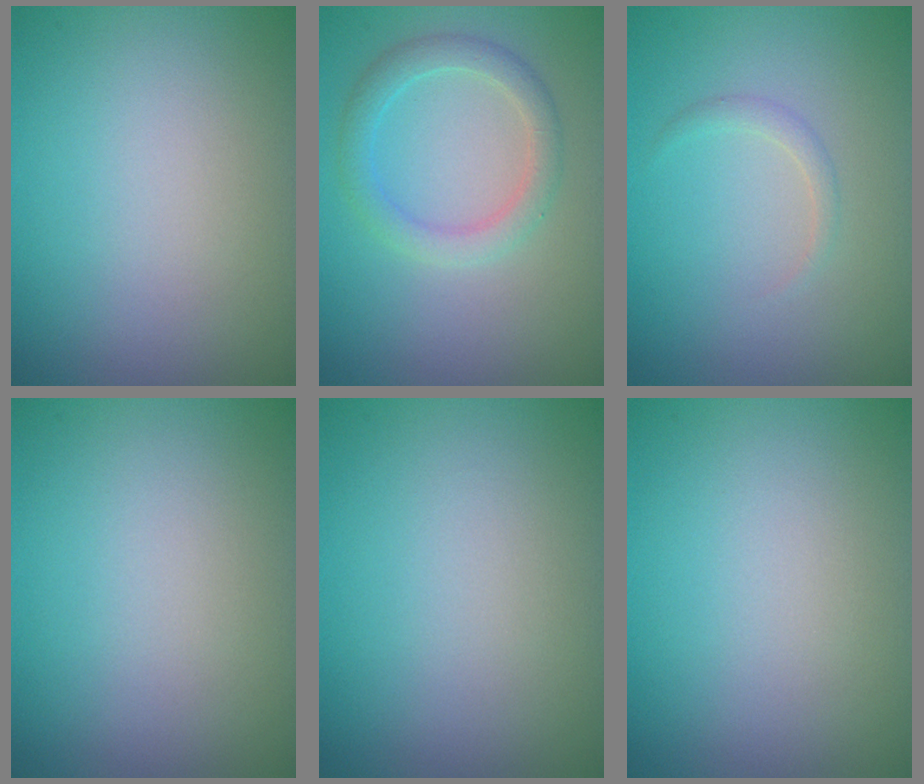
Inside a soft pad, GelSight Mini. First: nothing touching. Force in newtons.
{"total": 2.7, "press": 2.7, "slide": 0.1}
{"total": 0.9, "press": 0.9, "slide": 0.1}
{"total": 0.0}
{"total": 0.0}
{"total": 0.0}